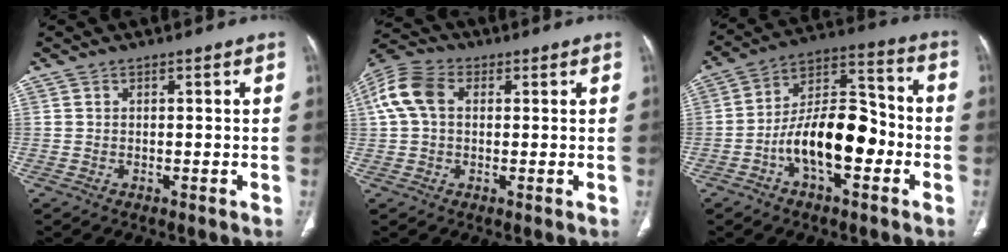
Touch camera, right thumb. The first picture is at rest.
{"total": 9.2, "force": [1.8, 6.3, 6.4], "torque": [-0.143, 0.027, 0.030]}
{"total": 15.9, "force": [-4.7, 7.9, 13.0], "torque": [-0.201, 0.048, -0.084]}